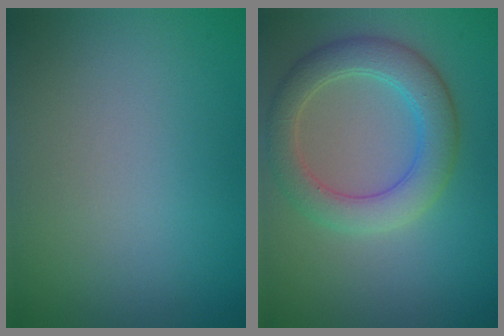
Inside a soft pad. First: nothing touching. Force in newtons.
{"total": 4.8, "press": 4.8, "slide": 0.4}